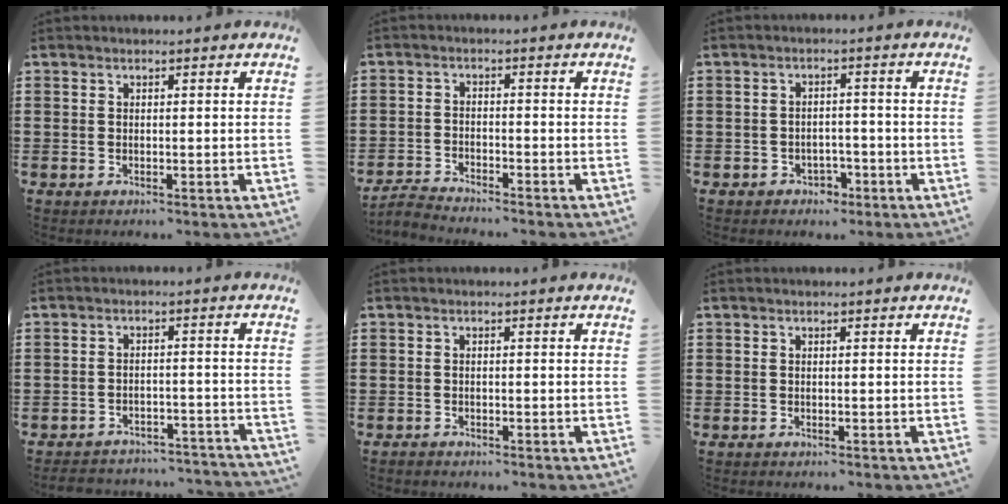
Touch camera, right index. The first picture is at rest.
{"total": 3.0, "force": [-3.0, 0.0, 0.0], "torque": [-0.010, -0.001, -0.066]}
{"total": 2.5, "force": [-1.7, 1.7, 0.6], "torque": [-0.017, 0.002, -0.037]}
{"total": 3.5, "force": [-3.5, 0.4, 0.1], "torque": [-0.006, 0.002, -0.073]}
{"total": 1.0, "force": [-1.0, 0.1, -0.2], "torque": [0.003, 0.001, -0.022]}
{"total": 0.5, "force": [-0.5, -0.1, -0.1], "torque": [0.001, -0.004, -0.010]}